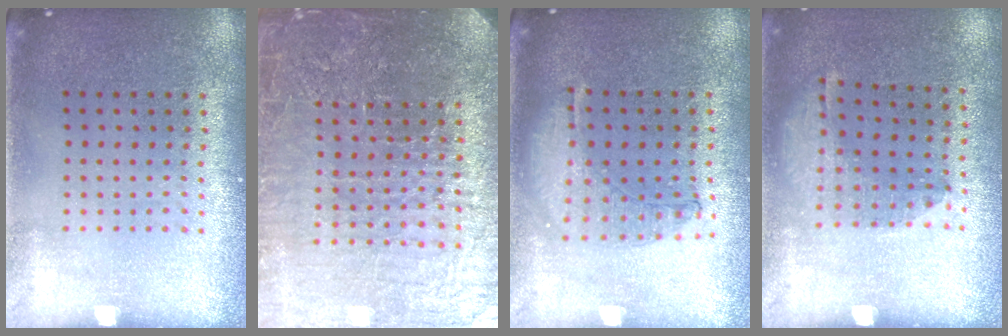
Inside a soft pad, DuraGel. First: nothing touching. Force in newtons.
{"total": 5.7, "press": 5.1, "slide": 2.5}
{"total": 0.9, "press": 0.9, "slide": 0.2}
{"total": 1.3, "press": 0.8, "slide": 1.0}